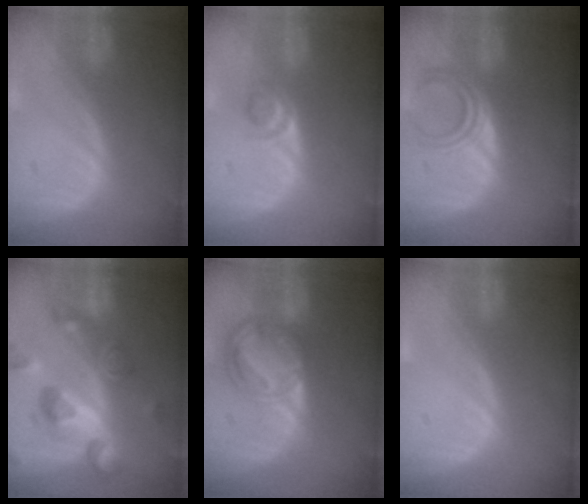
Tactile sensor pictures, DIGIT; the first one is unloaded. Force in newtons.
{"total": 2.5, "press": 2.4, "slide": 0.8}
{"total": 4.4, "press": 4.1, "slide": 1.6}
{"total": 10.3, "press": 9.3, "slide": 4.6}
{"total": 8.6, "press": 7.2, "slide": 4.6}
{"total": 0.0}